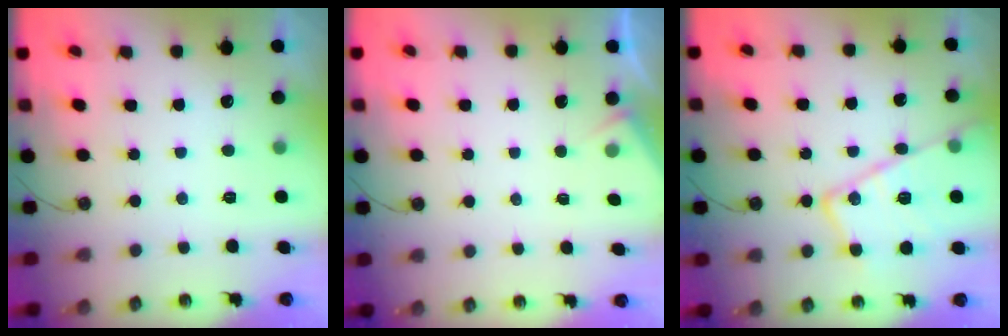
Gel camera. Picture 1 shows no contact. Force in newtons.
{"total": 2.9, "press": 2.8, "slide": 0.5}
{"total": 19.8, "press": 19.7, "slide": 1.8}